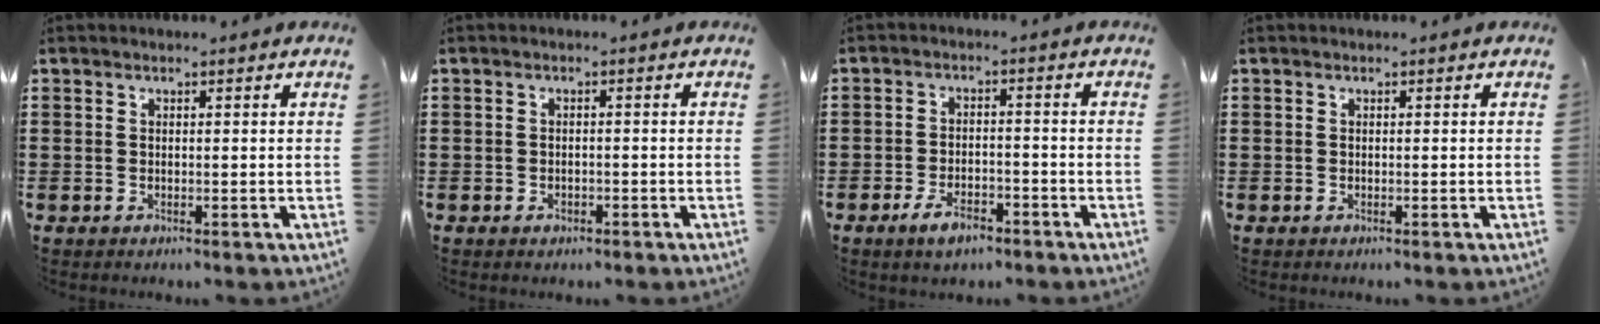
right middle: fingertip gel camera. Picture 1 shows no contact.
{"total": 1.0, "force": [-0.6, 0.6, 0.4], "torque": [-0.011, -0.004, -0.012]}
{"total": 4.5, "force": [-3.0, 1.8, 2.8], "torque": [-0.052, 0.006, -0.057]}
{"total": 0.0}